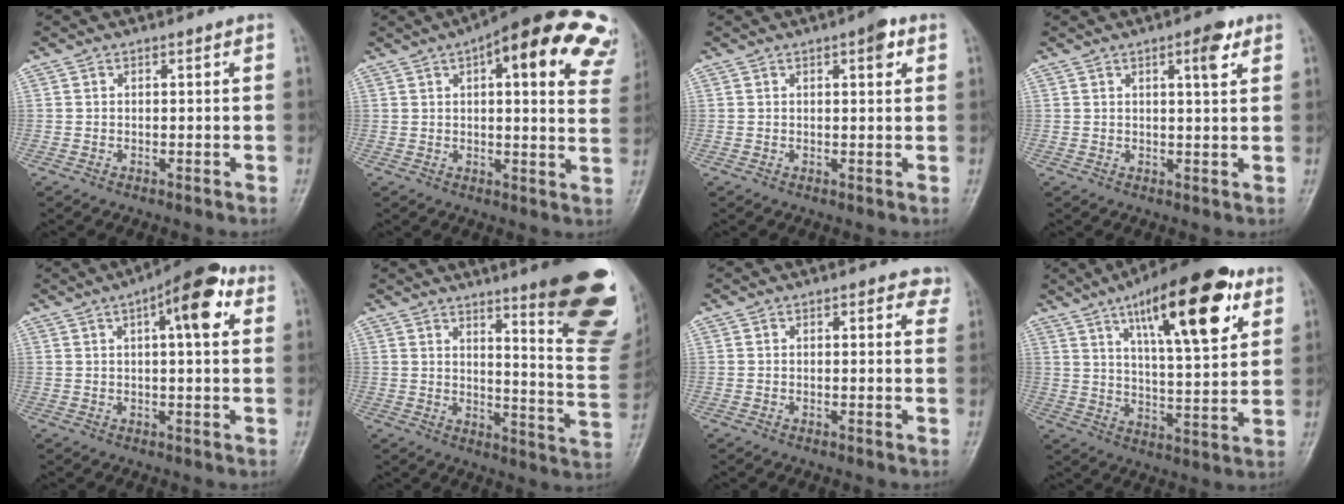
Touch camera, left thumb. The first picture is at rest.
{"total": 23.5, "force": [12.2, 7.4, 18.7], "torque": [-0.212, 0.000, 0.135]}
{"total": 5.1, "force": [2.5, 1.7, 4.1], "torque": [-0.044, -0.005, 0.027]}
{"total": 4.2, "force": [2.2, 1.0, 3.4], "torque": [-0.046, -0.010, 0.031]}
{"total": 10.4, "force": [3.9, 3.4, 9.0], "torque": [-0.114, 0.010, 0.047]}
{"total": 22.1, "force": [12.8, 4.0, 17.5], "torque": [-0.189, -0.082, 0.164]}
{"total": 2.5, "force": [1.4, 1.2, 1.8], "torque": [-0.008, -0.002, 0.011]}
{"total": 21.2, "force": [10.7, 6.6, 17.1], "torque": [-0.232, -0.033, 0.165]}